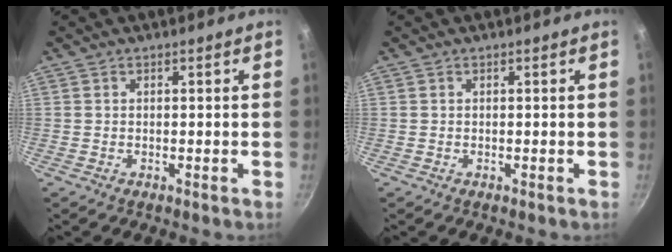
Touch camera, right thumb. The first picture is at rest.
{"total": 0.0}